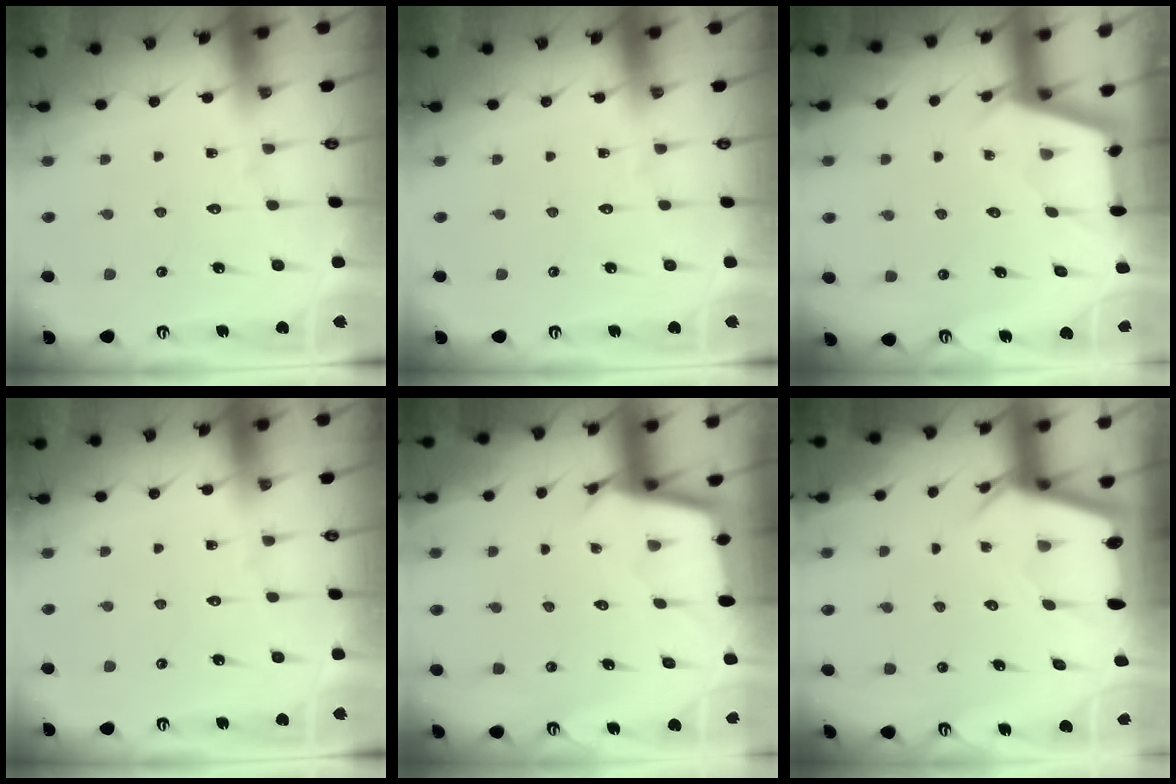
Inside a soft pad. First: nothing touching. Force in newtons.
{"total": 0.0}
{"total": 2.7, "press": 2.7, "slide": 0.3}
{"total": 0.0}
{"total": 2.5, "press": 2.5, "slide": 0.1}
{"total": 5.3, "press": 5.2, "slide": 0.4}